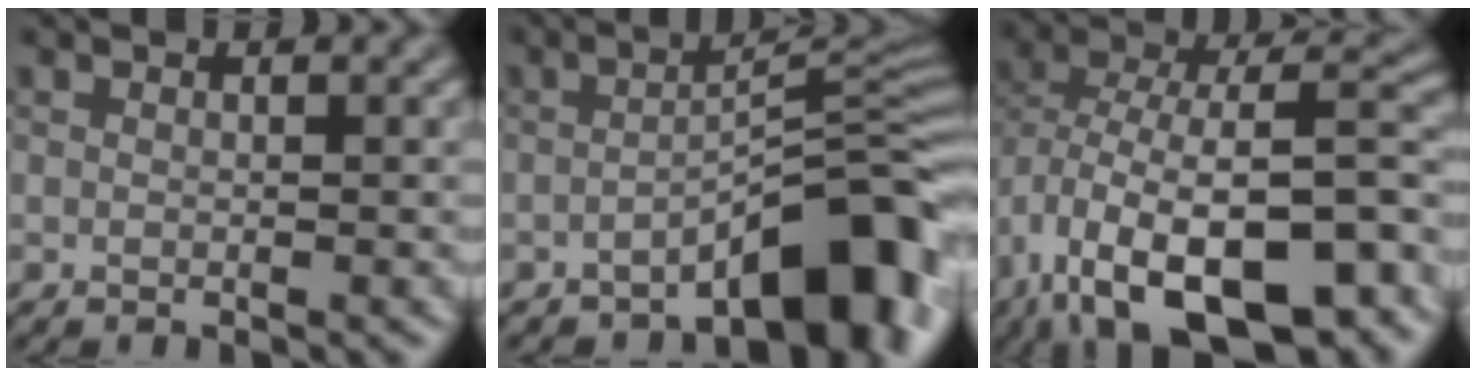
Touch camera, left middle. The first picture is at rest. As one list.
[{"total": 8.0, "force": [-4.7, 1.9, 6.1], "torque": [-0.076, 0.019, -0.077]}, {"total": 16.0, "force": [-7.2, 7.4, 12.2], "torque": [-0.207, 0.004, -0.112]}]